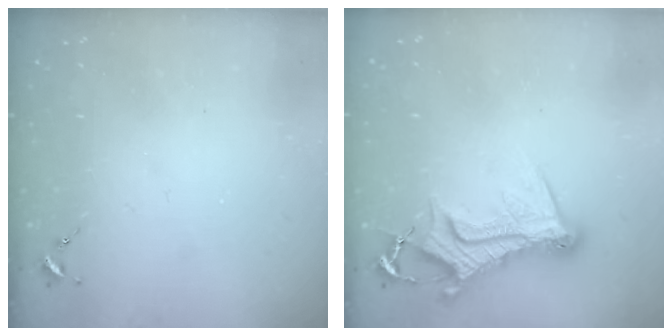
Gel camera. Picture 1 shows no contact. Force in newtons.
{"total": 14.1, "press": 14.1, "slide": 1.5}